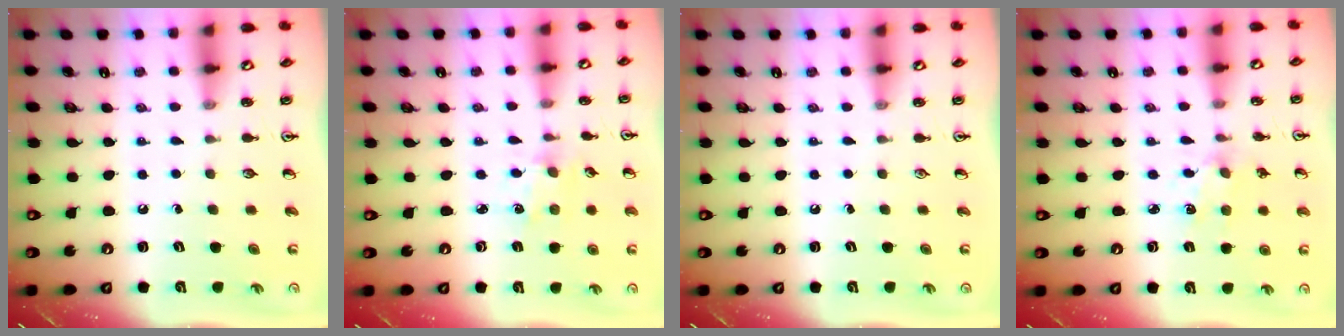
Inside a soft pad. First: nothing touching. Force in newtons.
{"total": 1.3, "press": 1.3, "slide": 0.2}
{"total": 0.0}
{"total": 2.5, "press": 2.5, "slide": 0.2}